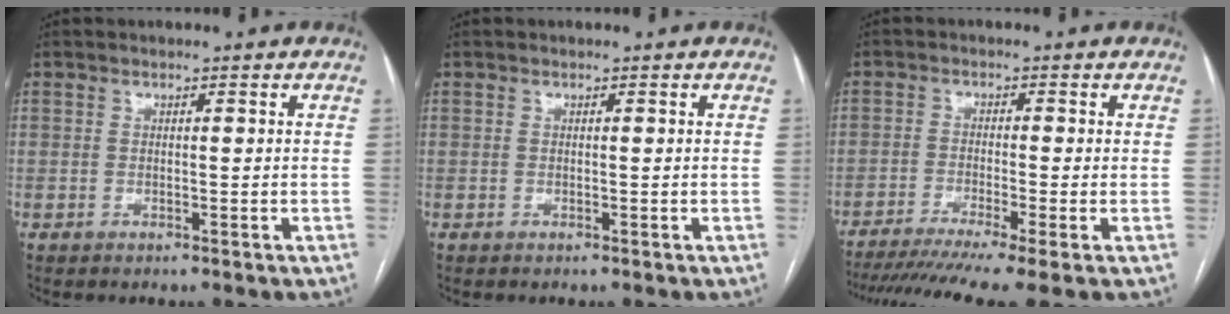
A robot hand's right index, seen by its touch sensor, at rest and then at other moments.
{"total": 0.0}
{"total": 11.2, "force": [-8.3, -0.6, 7.4], "torque": [-0.113, -0.019, -0.129]}